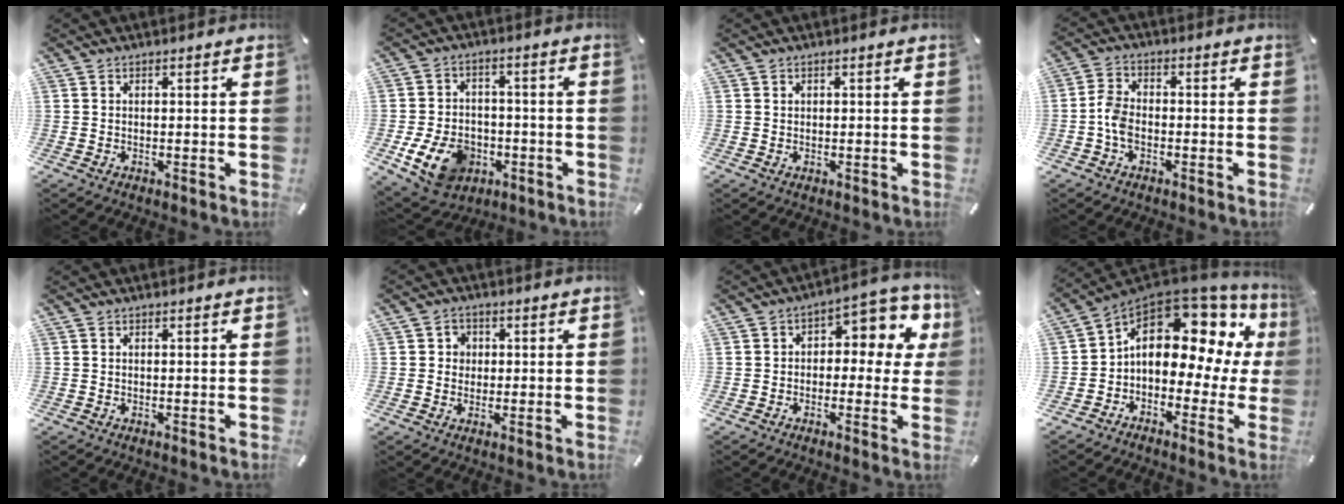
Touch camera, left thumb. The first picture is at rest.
{"total": 12.4, "force": [-4.7, 9.2, 6.9], "torque": [-0.140, 0.025, -0.083]}
{"total": 0.7, "force": [0.1, 0.6, 0.1], "torque": [0.007, 0.001, 0.000]}
{"total": 5.0, "force": [-1.7, 3.2, 3.4], "torque": [-0.076, 0.007, -0.034]}
{"total": 0.0}
{"total": 3.2, "force": [0.1, 3.2, 0.7], "torque": [-0.004, 0.005, -0.005]}
{"total": 8.6, "force": [2.1, 5.0, 6.7], "torque": [-0.080, -0.020, 0.030]}
{"total": 14.7, "force": [4.6, 9.4, 10.3], "torque": [-0.148, -0.041, 0.069]}